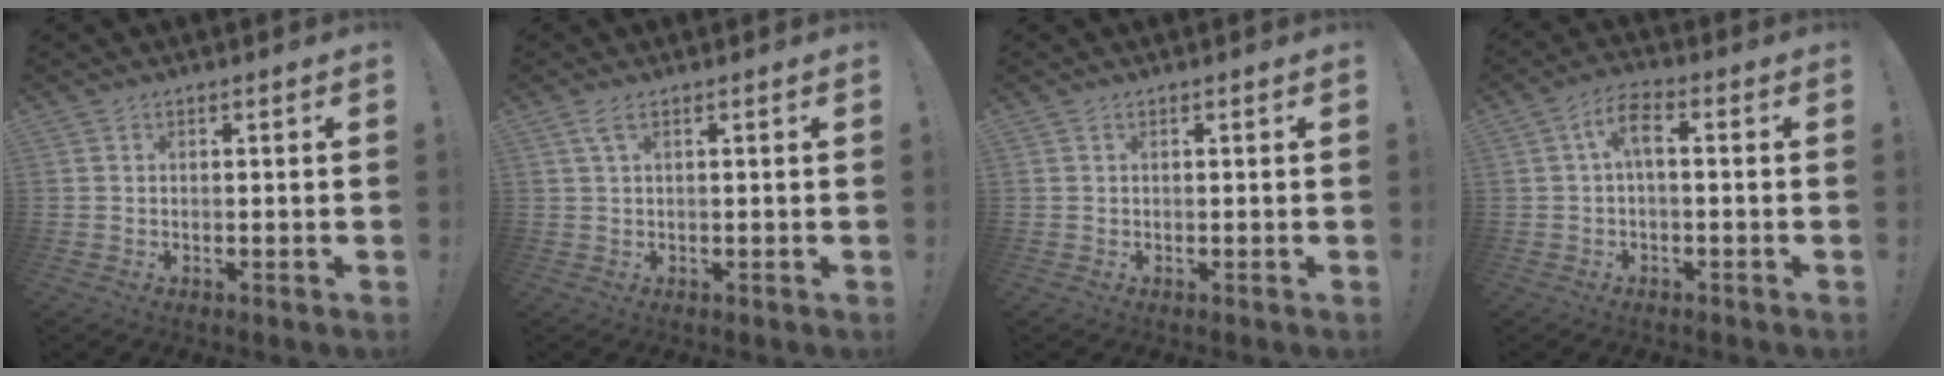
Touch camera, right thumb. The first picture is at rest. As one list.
[{"total": 2.4, "force": [1.0, 0.6, 2.1], "torque": [-0.039, 0.000, 0.018]}, {"total": 0.0}, {"total": 6.0, "force": [0.3, 2.2, 5.6], "torque": [-0.112, 0.005, 0.005]}]